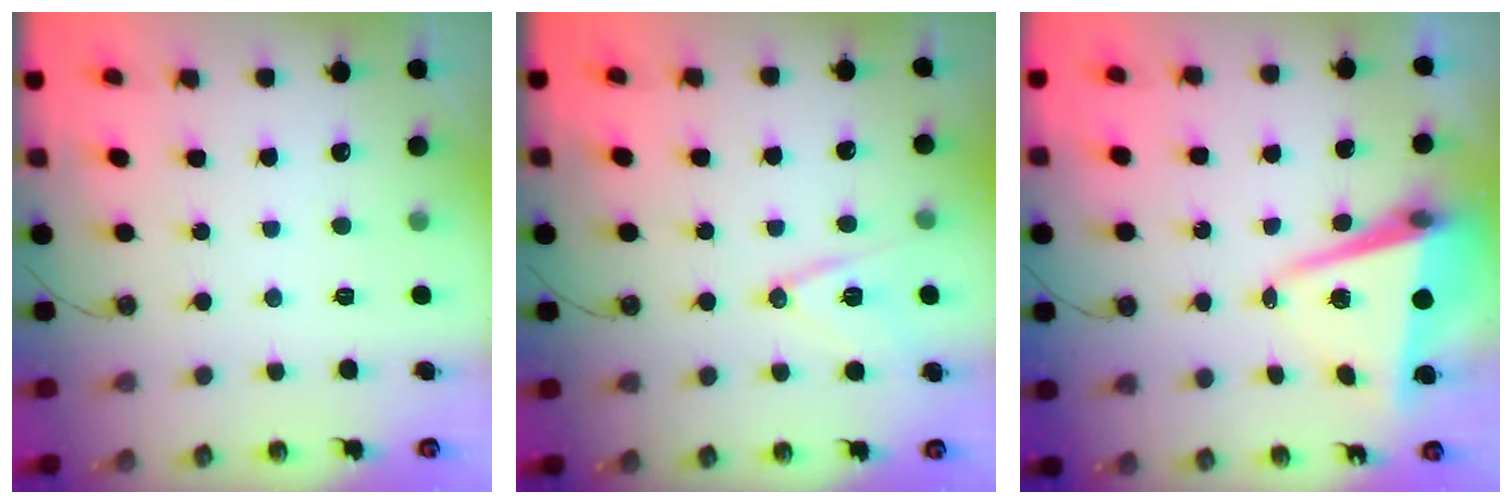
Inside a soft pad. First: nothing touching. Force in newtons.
{"total": 11.9, "press": 11.4, "slide": 3.3}
{"total": 8.8, "press": 8.6, "slide": 1.5}